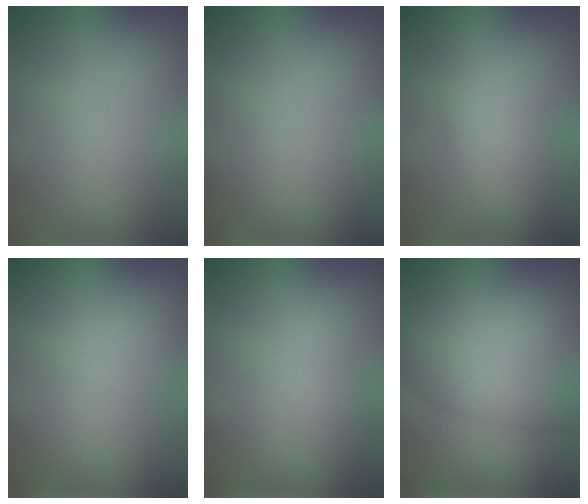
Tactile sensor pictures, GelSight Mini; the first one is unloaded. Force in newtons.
{"total": 0.0}
{"total": 4.4, "press": 4.4, "slide": 0.1}
{"total": 1.6, "press": 1.6, "slide": 0.1}
{"total": 2.1, "press": 2.1, "slide": 0.0}
{"total": 9.5, "press": 9.5, "slide": 0.5}